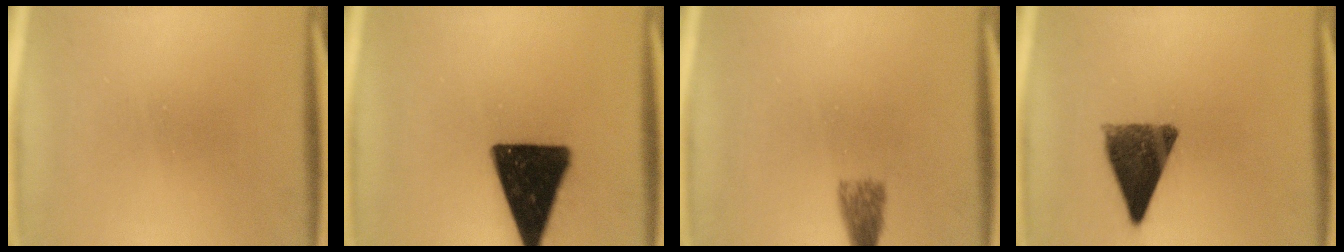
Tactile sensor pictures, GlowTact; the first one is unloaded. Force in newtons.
{"total": 19.3}
{"total": 2.7}
{"total": 10.2}